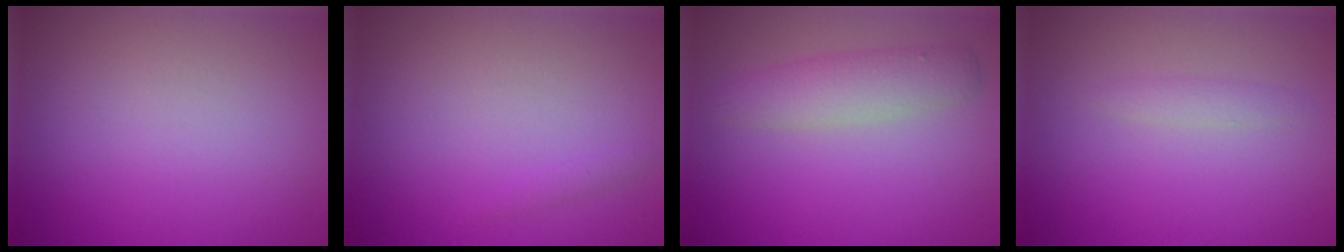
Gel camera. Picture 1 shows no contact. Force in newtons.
{"total": 0.6, "press": 0.6, "slide": 0.0}
{"total": 3.0, "press": 3.0, "slide": 0.1}
{"total": 1.0, "press": 1.0, "slide": 0.0}